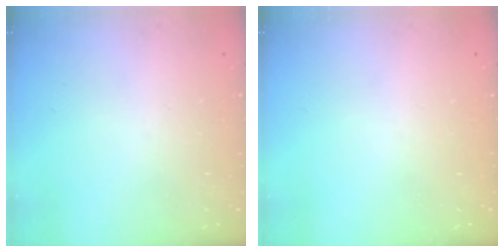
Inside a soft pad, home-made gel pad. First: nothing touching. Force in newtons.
{"total": 0.0}